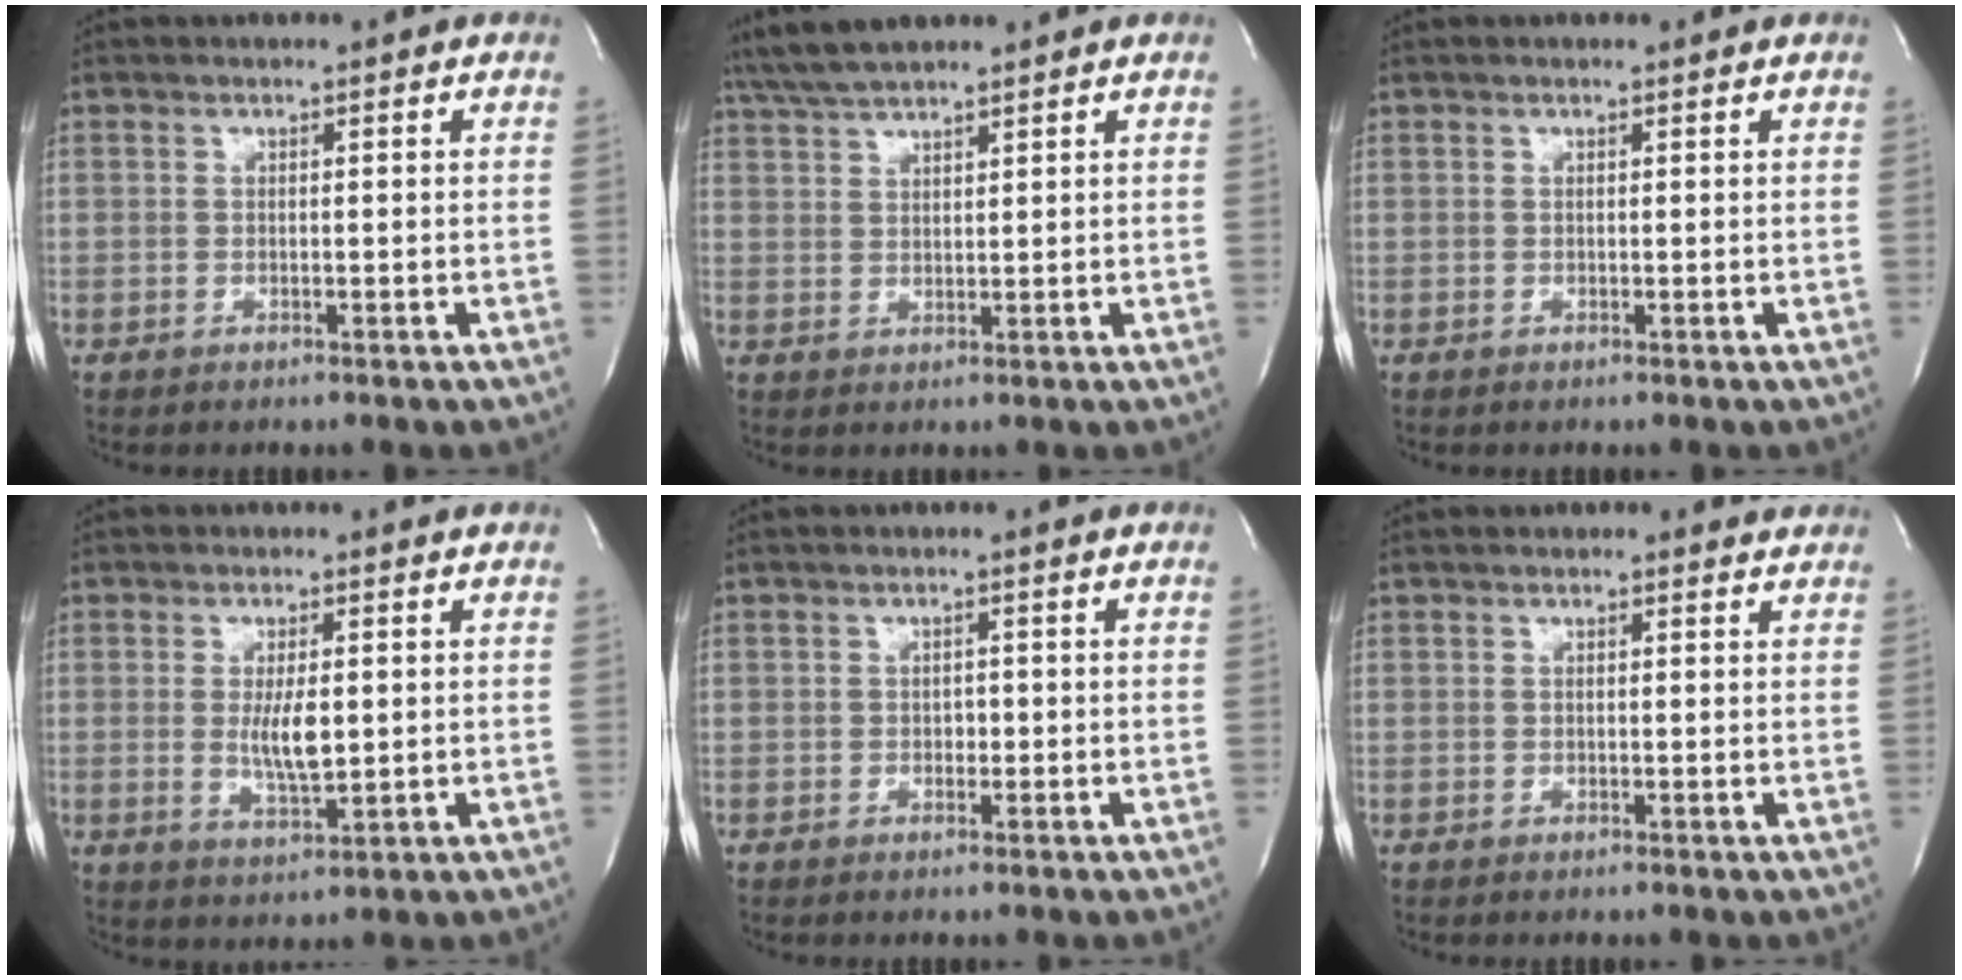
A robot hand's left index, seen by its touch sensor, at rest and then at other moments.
{"total": 6.9, "force": [6.1, 0.7, 3.0], "torque": [-0.063, 0.029, 0.117]}
{"total": 0.6, "force": [0.6, 0.2, 0.1], "torque": [-0.004, 0.003, 0.008]}
{"total": 5.3, "force": [0.3, 1.4, 5.1], "torque": [-0.096, -0.010, 0.009]}
{"total": 1.1, "force": [-0.2, 0.8, 0.8], "torque": [-0.010, 0.003, -0.002]}
{"total": 1.7, "force": [1.5, 0.8, 0.3], "torque": [-0.003, 0.003, 0.010]}